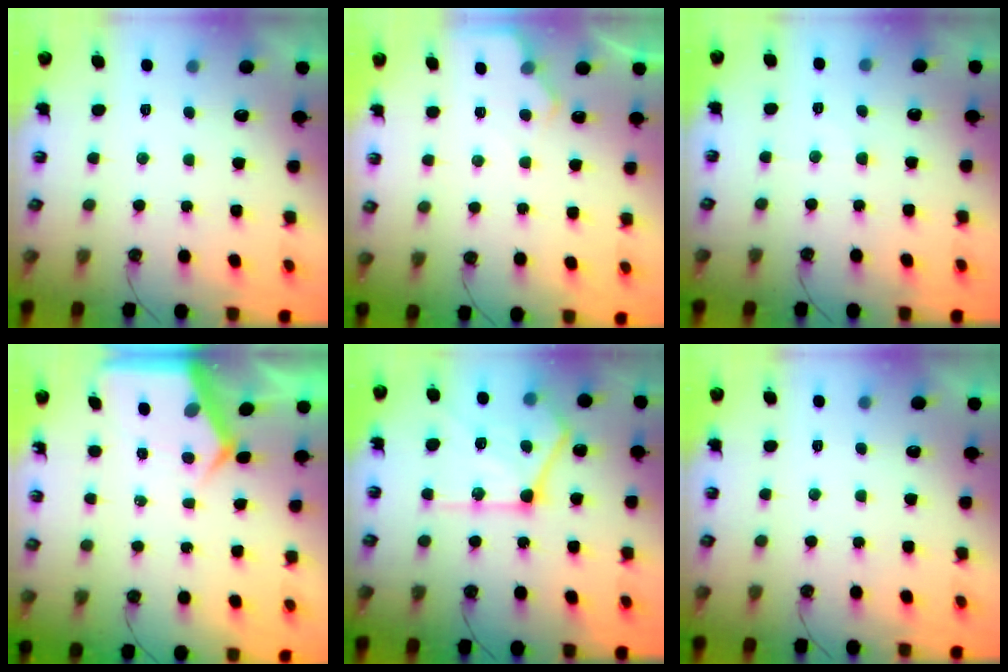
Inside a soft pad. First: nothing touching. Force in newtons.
{"total": 4.9, "press": 4.8, "slide": 0.6}
{"total": 3.3, "press": 3.3, "slide": 0.6}
{"total": 6.8, "press": 6.7, "slide": 0.6}
{"total": 21.9, "press": 21.8, "slide": 2.5}
{"total": 0.0}